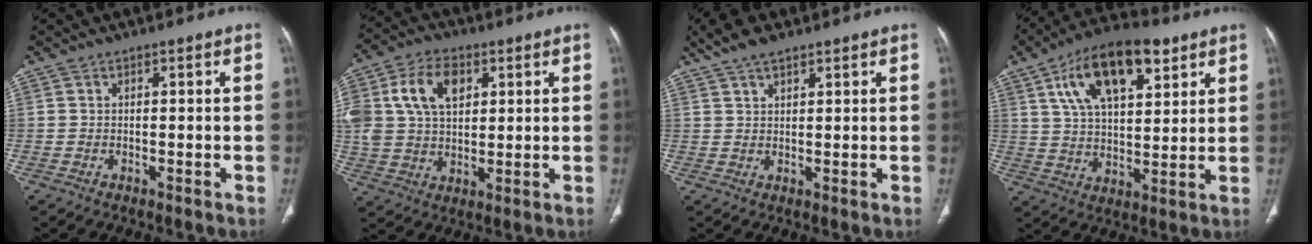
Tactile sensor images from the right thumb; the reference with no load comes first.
{"total": 15.8, "force": [5.0, 10.6, 10.6], "torque": [-0.210, 0.004, 0.094]}
{"total": 6.2, "force": [4.3, 2.4, 3.7], "torque": [-0.066, 0.002, 0.080]}
{"total": 18.1, "force": [8.7, 8.6, 13.3], "torque": [-0.194, -0.015, 0.149]}